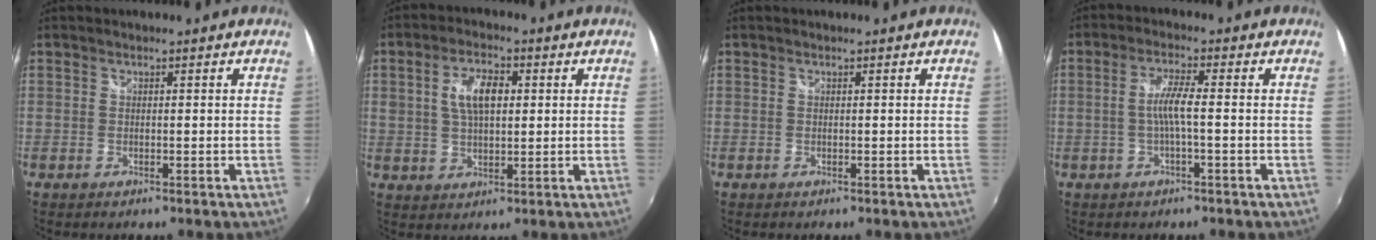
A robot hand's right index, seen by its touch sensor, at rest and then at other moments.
{"total": 7.5, "force": [1.7, 3.9, 6.2], "torque": [-0.115, 0.011, 0.031]}
{"total": 0.0}
{"total": 4.1, "force": [-0.8, -0.2, 4.0], "torque": [-0.082, 0.003, -0.013]}